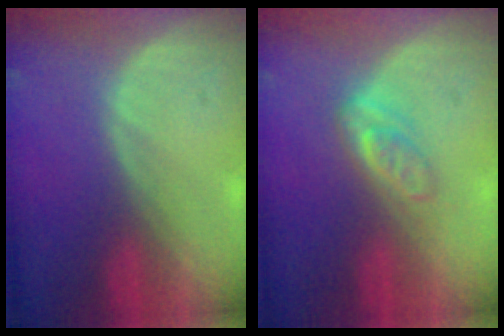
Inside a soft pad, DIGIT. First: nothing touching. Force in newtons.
{"total": 4.8, "press": 4.3, "slide": 2.3}